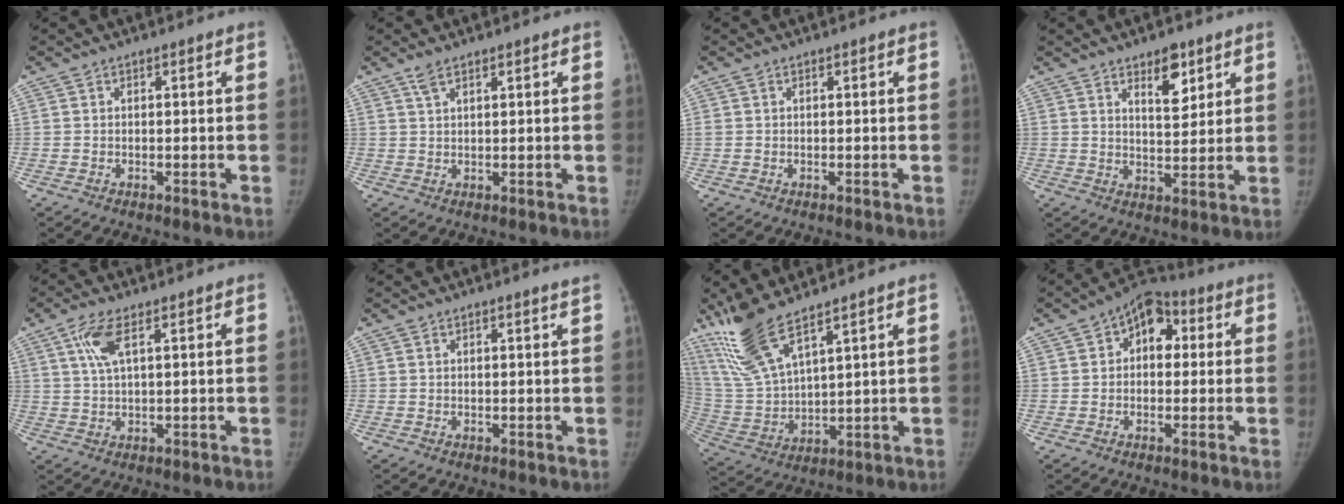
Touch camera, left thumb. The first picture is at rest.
{"total": 1.7, "force": [1.3, 0.6, 0.9], "torque": [-0.014, 0.004, 0.027]}
{"total": 0.5, "force": [-0.1, 0.5, 0.2], "torque": [-0.007, 0.000, -0.002]}
{"total": 6.4, "force": [3.8, 3.1, 4.2], "torque": [-0.035, -0.026, 0.059]}
{"total": 5.1, "force": [2.2, 1.6, 4.3], "torque": [-0.100, -0.001, 0.046]}
{"total": 0.6, "force": [0.6, -0.1, 0.3], "torque": [-0.005, -0.005, 0.007]}
{"total": 12.9, "force": [9.6, 3.1, 8.1], "torque": [-0.168, -0.044, 0.212]}
{"total": 8.6, "force": [1.9, 6.1, 5.8], "torque": [-0.043, 0.020, 0.016]}